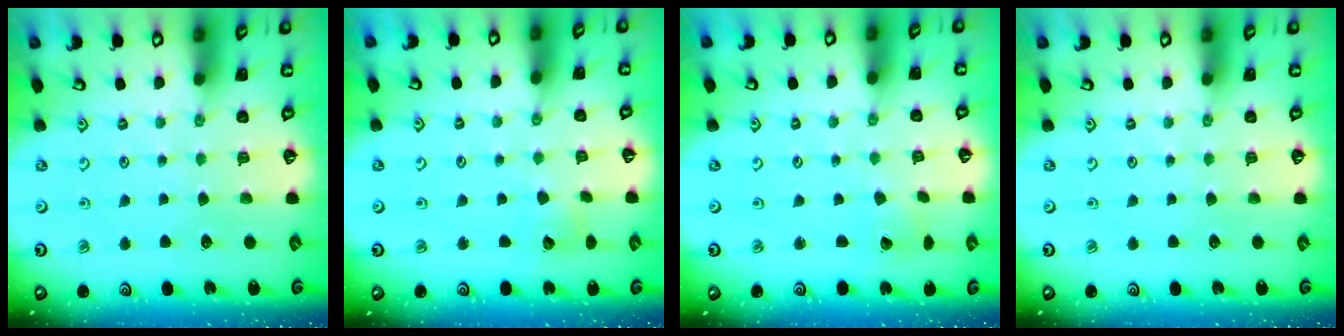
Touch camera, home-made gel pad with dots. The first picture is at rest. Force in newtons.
{"total": 3.5, "press": 3.5, "slide": 0.3}
{"total": 2.6, "press": 2.6, "slide": 0.3}
{"total": 0.0}